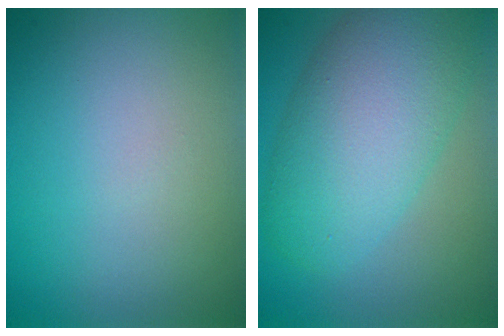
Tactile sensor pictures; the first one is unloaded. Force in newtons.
{"total": 8.8, "press": 8.8, "slide": 0.3}